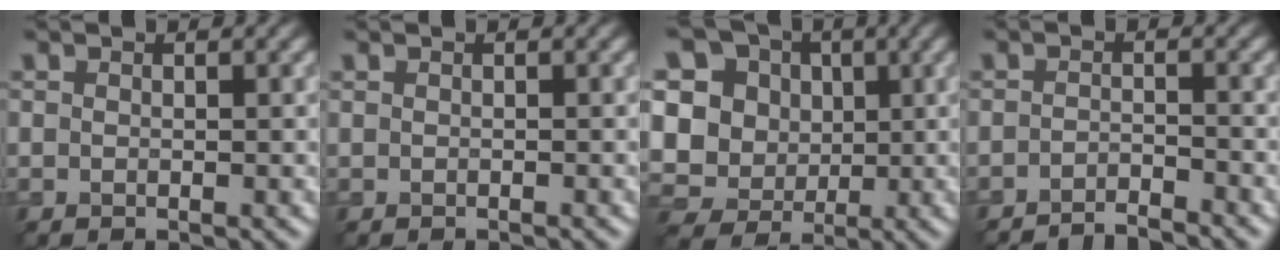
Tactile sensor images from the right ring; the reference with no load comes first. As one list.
[{"total": 0.6, "force": [-0.5, 0.1, 0.2], "torque": [0.001, -0.002, -0.011]}, {"total": 13.6, "force": [3.2, 12.0, 5.5], "torque": [-0.168, 0.025, 0.053]}, {"total": 2.9, "force": [-2.7, 0.3, 0.9], "torque": [-0.003, -0.004, -0.050]}]